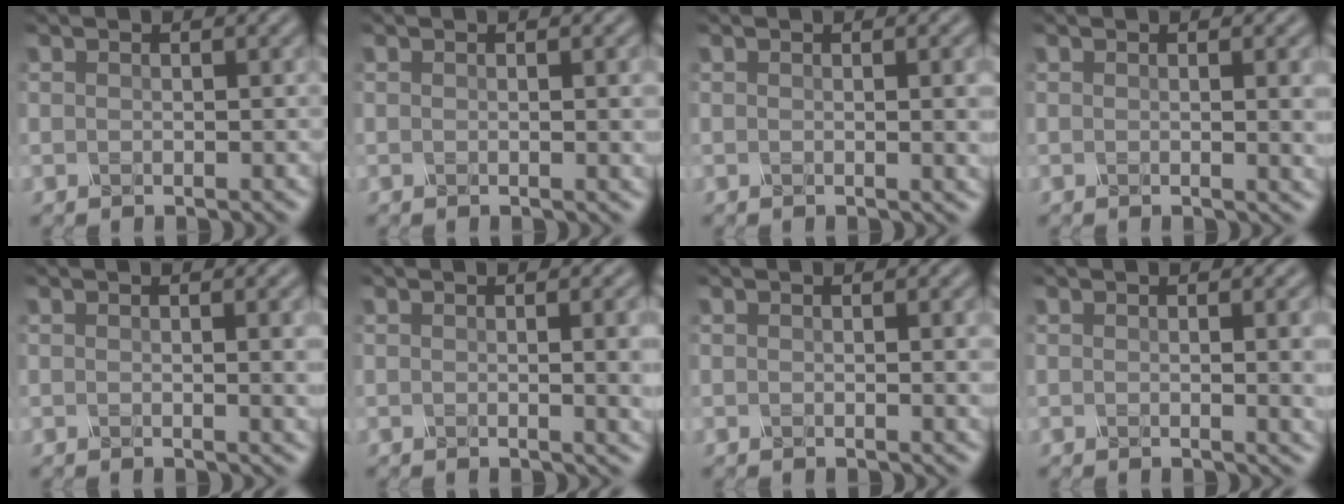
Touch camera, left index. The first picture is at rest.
{"total": 2.3, "force": [0.2, 0.8, 2.2], "torque": [-0.017, 0.002, -0.001]}
{"total": 3.8, "force": [0.2, 1.4, 3.6], "torque": [-0.027, 0.006, 0.004]}
{"total": 3.7, "force": [0.4, 1.3, 3.4], "torque": [-0.027, 0.004, 0.005]}
{"total": 3.5, "force": [0.4, 1.2, 3.2], "torque": [-0.026, 0.004, 0.004]}
{"total": 5.7, "force": [0.3, 2.3, 5.2], "torque": [-0.028, 0.006, 0.004]}
{"total": 2.2, "force": [0.2, 0.8, 2.0], "torque": [-0.016, 0.002, 0.000]}
{"total": 4.6, "force": [0.3, 1.8, 4.2], "torque": [-0.027, 0.004, 0.005]}